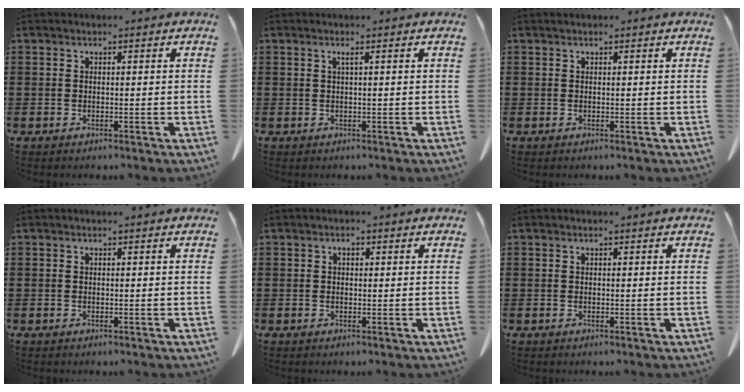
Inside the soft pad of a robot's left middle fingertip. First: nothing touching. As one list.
[{"total": 0.9, "force": [0.3, -0.2, 0.8], "torque": [-0.015, -0.003, 0.005]}, {"total": 0.0}, {"total": 0.0}, {"total": 0.8, "force": [0.2, 0.6, 0.5], "torque": [-0.012, 0.005, 0.002]}, {"total": 0.0}]